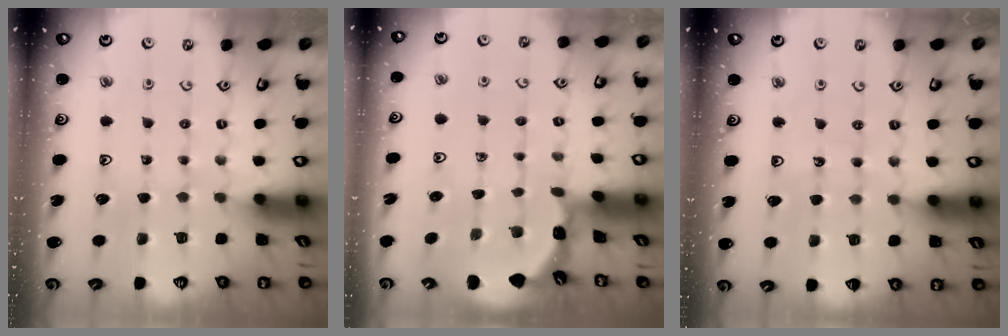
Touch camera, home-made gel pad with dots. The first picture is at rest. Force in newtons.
{"total": 1.8, "press": 1.8, "slide": 0.1}
{"total": 3.0, "press": 3.0, "slide": 0.3}